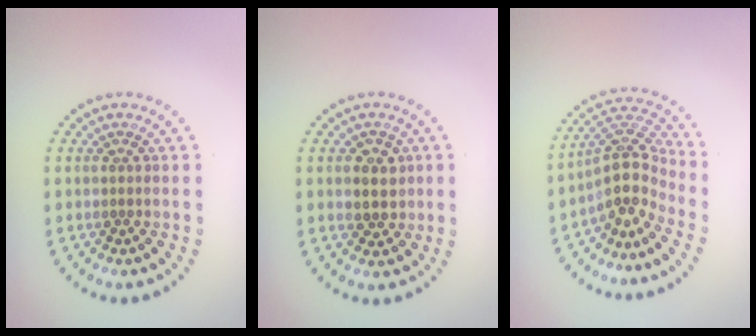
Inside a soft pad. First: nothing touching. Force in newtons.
{"total": 2.7, "press": 2.7, "slide": 0.6}
{"total": 4.4, "press": 3.3, "slide": 3.0}